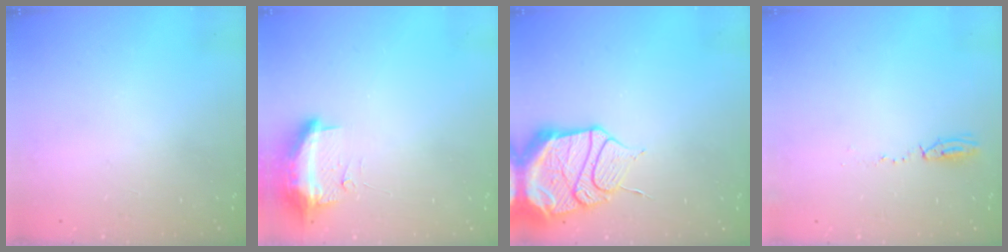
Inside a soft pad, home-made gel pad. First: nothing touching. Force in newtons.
{"total": 10.0, "press": 9.9, "slide": 1.7}
{"total": 17.2, "press": 17.1, "slide": 1.7}
{"total": 3.9, "press": 3.8, "slide": 0.9}